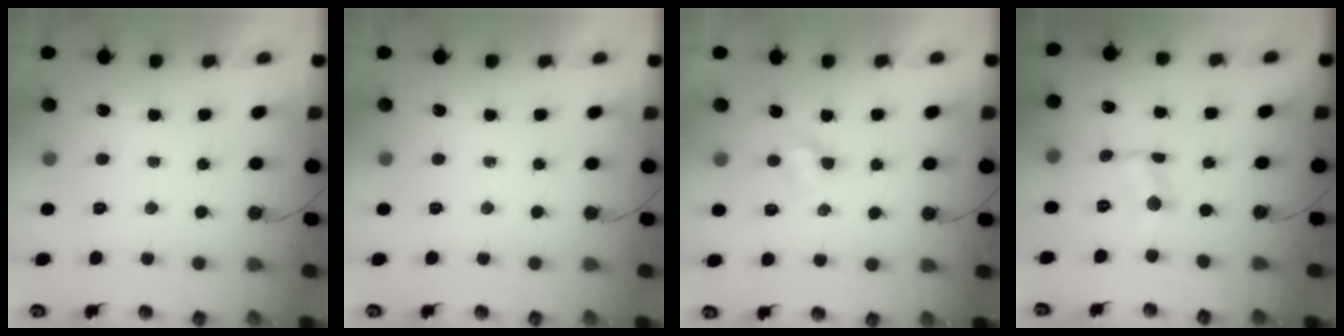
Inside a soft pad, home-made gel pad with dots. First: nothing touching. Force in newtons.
{"total": 0.0}
{"total": 3.0, "press": 3.0, "slide": 0.3}
{"total": 1.3, "press": 1.3, "slide": 0.2}